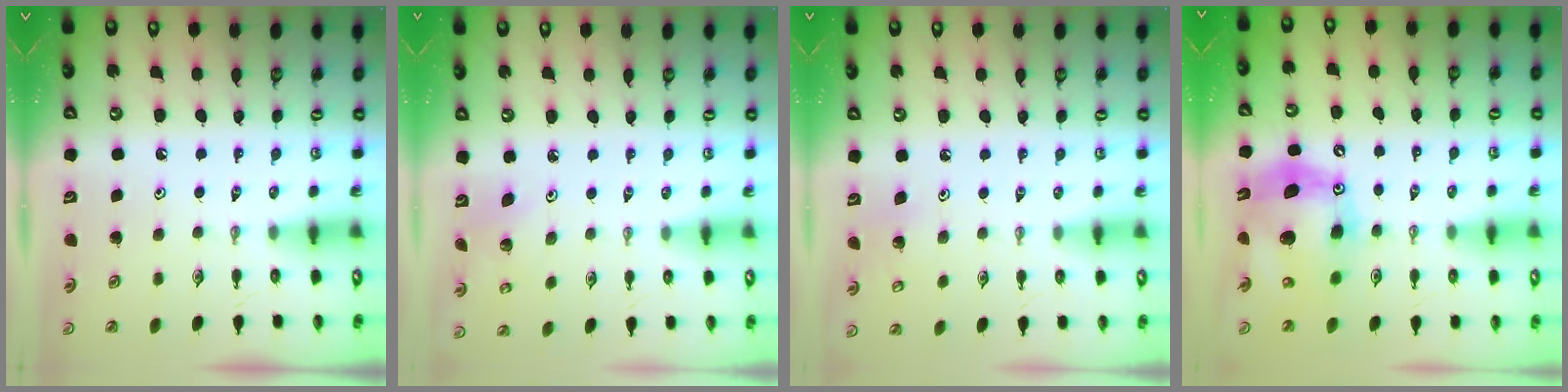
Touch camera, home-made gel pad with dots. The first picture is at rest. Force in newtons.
{"total": 2.4, "press": 2.4, "slide": 0.2}
{"total": 4.7, "press": 4.7, "slide": 0.4}
{"total": 15.2, "press": 15.0, "slide": 2.6}